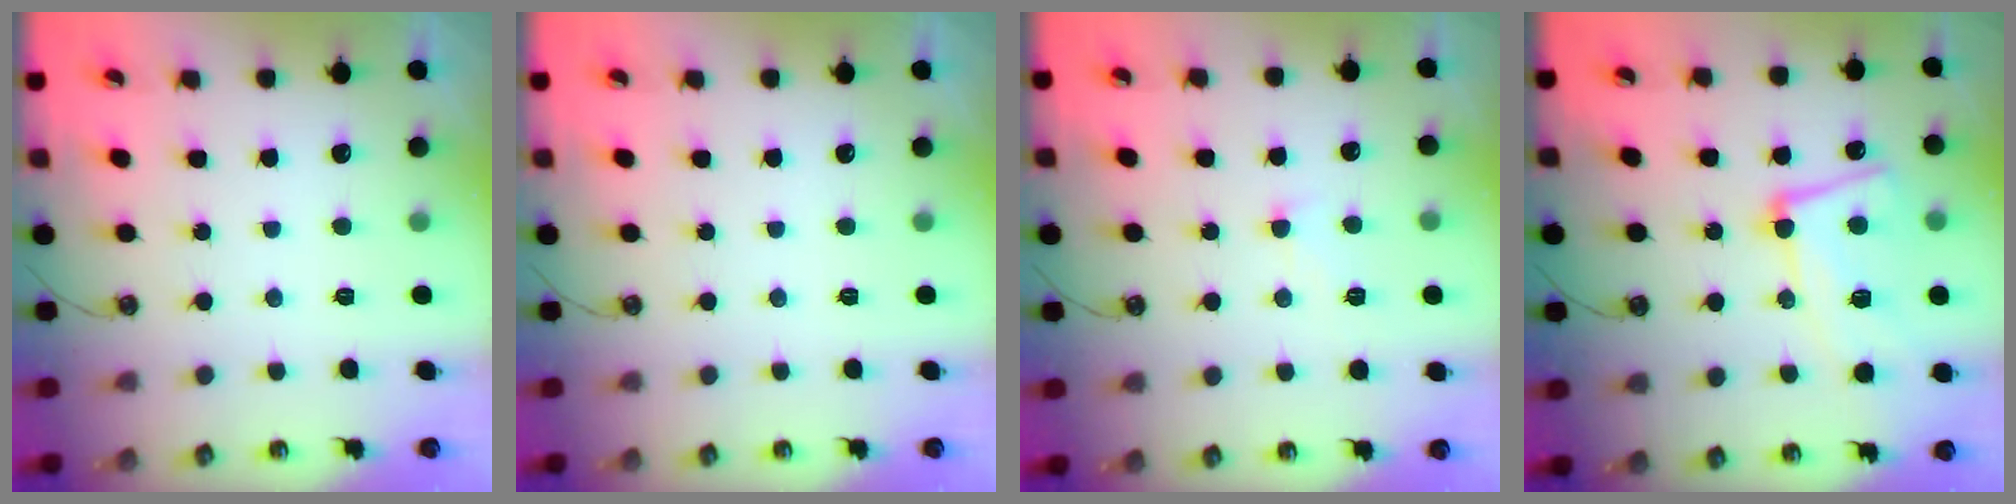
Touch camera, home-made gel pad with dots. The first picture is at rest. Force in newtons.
{"total": 0.0}
{"total": 1.6, "press": 1.5, "slide": 0.5}
{"total": 11.6, "press": 11.4, "slide": 2.2}